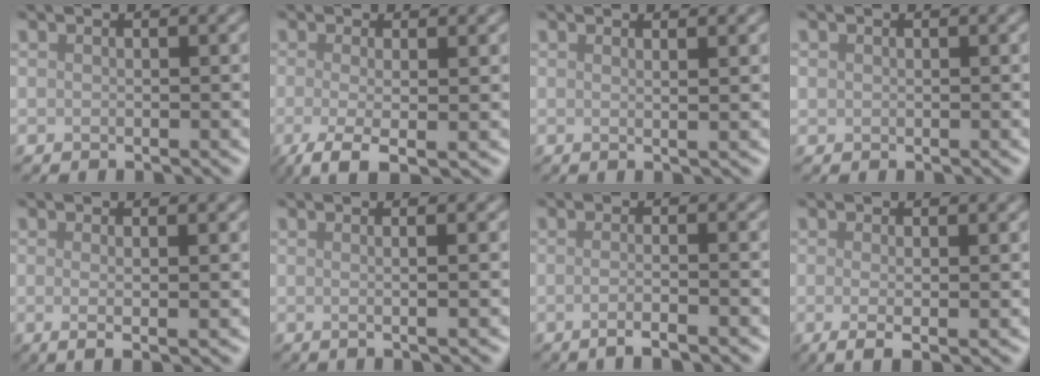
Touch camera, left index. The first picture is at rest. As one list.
[{"total": 4.1, "force": [-1.2, 1.2, 3.7], "torque": [-0.069, -0.008, -0.029]}, {"total": 1.7, "force": [0.7, 0.6, 1.4], "torque": [-0.018, 0.001, -0.001]}, {"total": 0.6, "force": [0.2, 0.5, 0.1], "torque": [0.004, 0.000, 0.003]}, {"total": 2.4, "force": [0.0, 0.6, 2.3], "torque": [-0.035, -0.005, -0.002]}, {"total": 2.9, "force": [0.4, 1.1, 2.6], "torque": [-0.024, 0.006, -0.023]}, {"total": 2.6, "force": [-1.0, 0.8, 2.3], "torque": [-0.022, -0.004, -0.025]}, {"total": 2.4, "force": [-0.2, 0.5, 2.3], "torque": [-0.040, -0.007, -0.003]}]